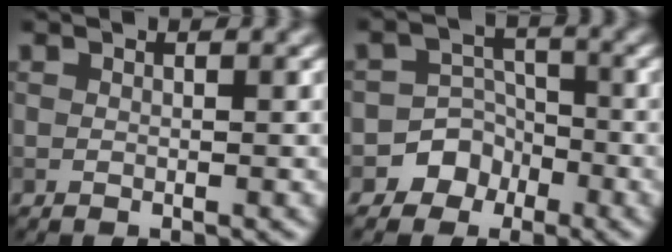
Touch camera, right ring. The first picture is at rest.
{"total": 4.9, "force": [-2.7, 4.1, 0.2], "torque": [0.035, 0.007, -0.066]}